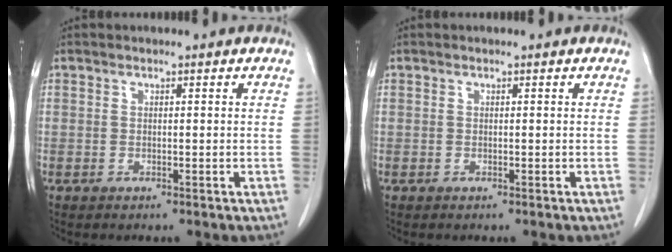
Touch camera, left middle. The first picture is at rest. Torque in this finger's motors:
{"motor_torque": [0.43, -0.38, 0.06, 0.01]}